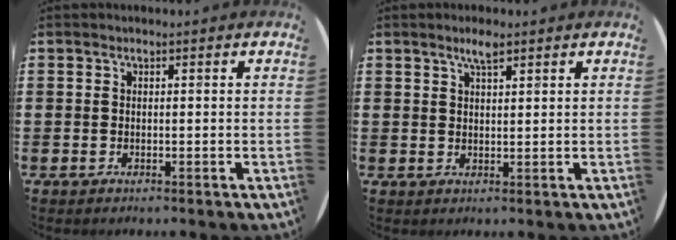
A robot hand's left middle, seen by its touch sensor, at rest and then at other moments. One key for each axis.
{"total": 2.5, "fx": 2.0, "fy": 0.4, "fz": 1.5, "tx": -0.032, "ty": 0.003, "tz": 0.034}